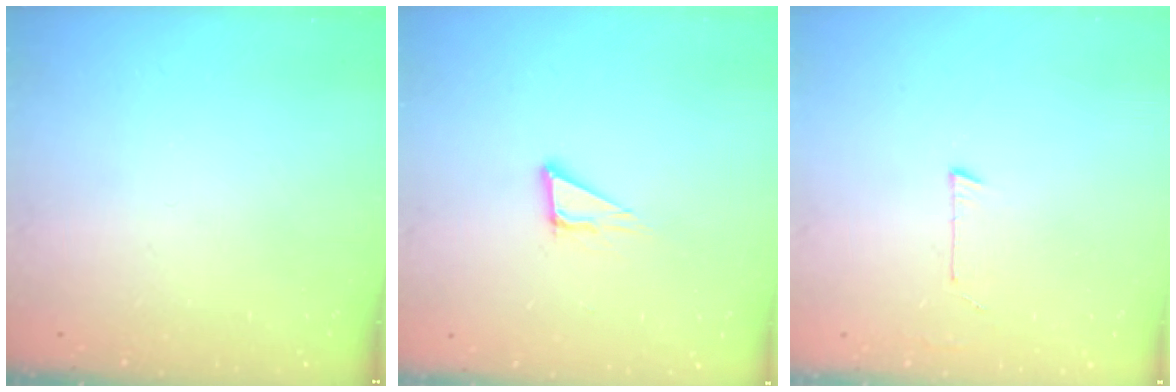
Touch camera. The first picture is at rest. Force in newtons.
{"total": 5.1, "press": 5.1, "slide": 0.5}
{"total": 2.7, "press": 2.7, "slide": 0.2}